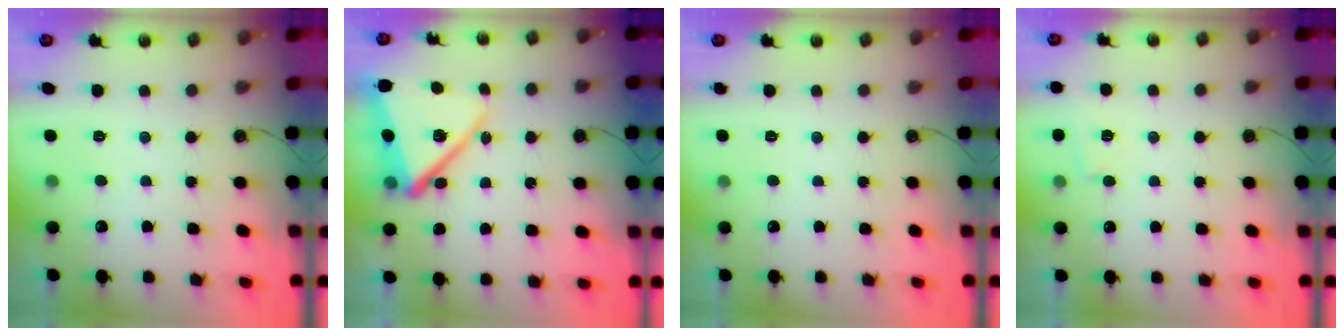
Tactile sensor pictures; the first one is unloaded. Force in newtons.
{"total": 16.9, "press": 16.9, "slide": 1.3}
{"total": 0.0}
{"total": 3.6, "press": 2.9, "slide": 2.1}